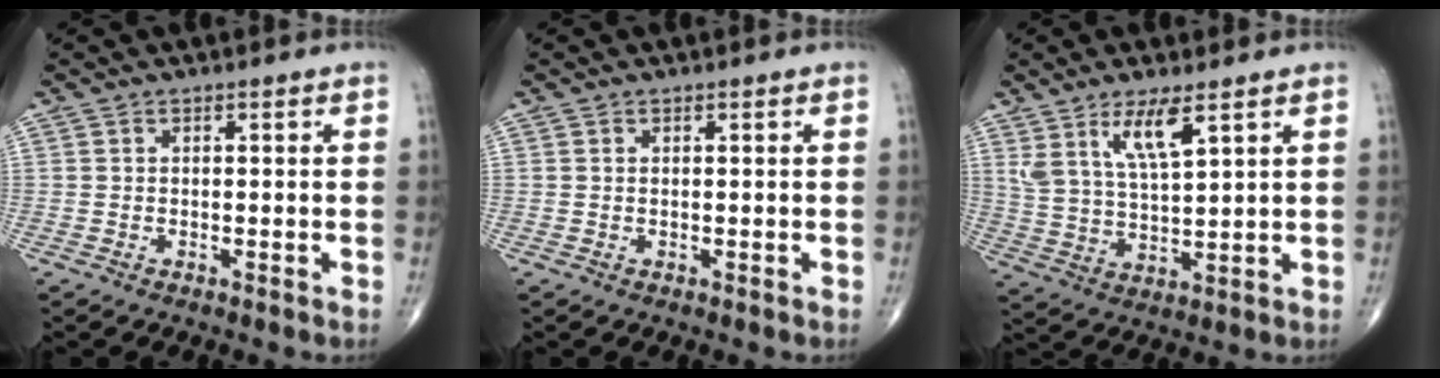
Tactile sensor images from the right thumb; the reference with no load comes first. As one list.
[{"total": 0.0}, {"total": 8.6, "force": [5.0, 2.3, 6.7], "torque": [-0.129, -0.029, 0.105]}]